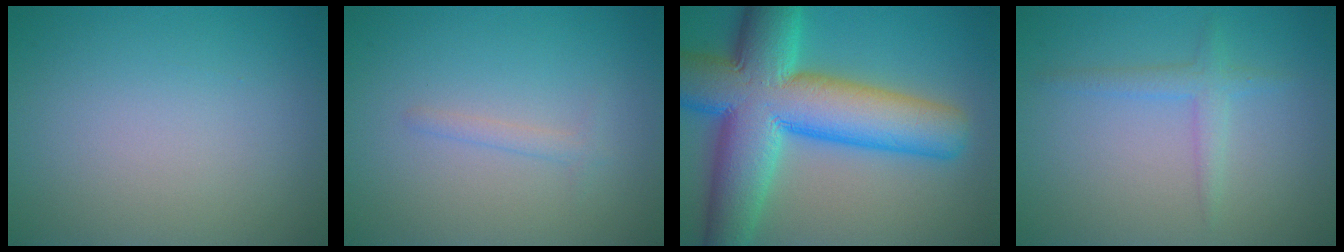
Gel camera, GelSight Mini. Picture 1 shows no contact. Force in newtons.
{"total": 1.0, "press": 1.0, "slide": 0.0}
{"total": 14.7, "press": 14.7, "slide": 0.4}
{"total": 1.8, "press": 1.8, "slide": 0.2}